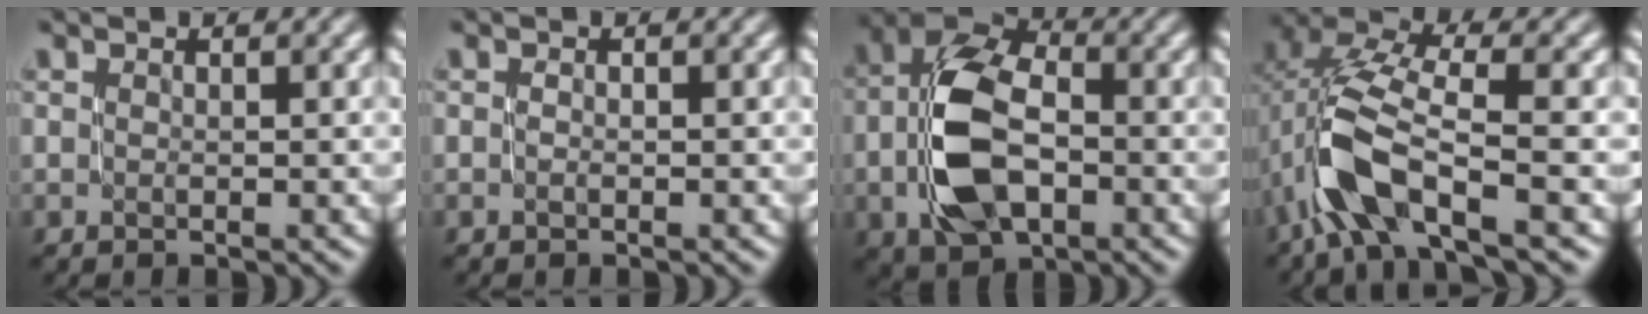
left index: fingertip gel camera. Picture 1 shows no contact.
{"total": 0.0}
{"total": 8.6, "force": [-1.2, 5.5, 6.5], "torque": [-0.142, 0.007, -0.027]}
{"total": 7.6, "force": [-2.7, 2.9, 6.4], "torque": [-0.139, 0.015, -0.063]}